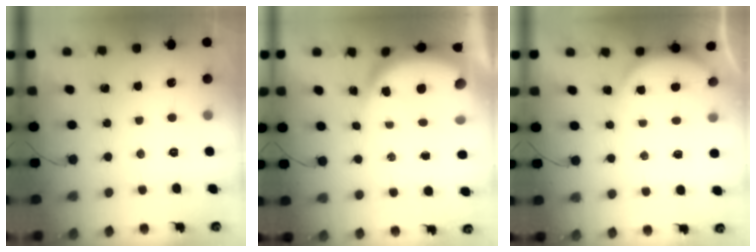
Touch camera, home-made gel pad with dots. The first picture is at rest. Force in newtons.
{"total": 7.8, "press": 7.7, "slide": 1.1}
{"total": 2.9, "press": 2.8, "slide": 0.6}